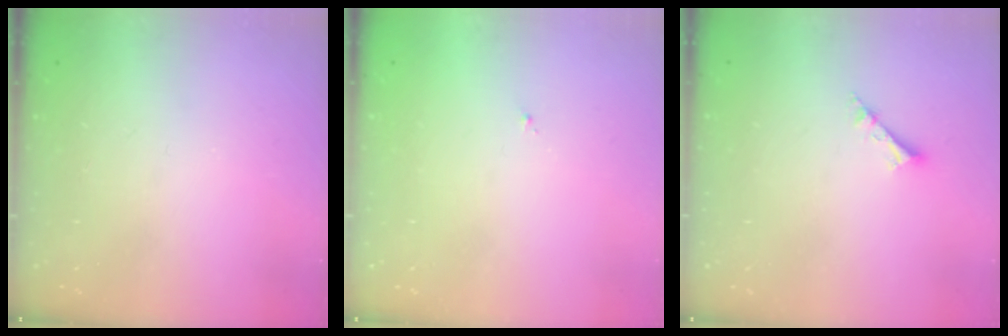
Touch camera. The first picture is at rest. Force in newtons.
{"total": 0.8, "press": 0.7, "slide": 0.3}
{"total": 2.3, "press": 2.3, "slide": 0.1}